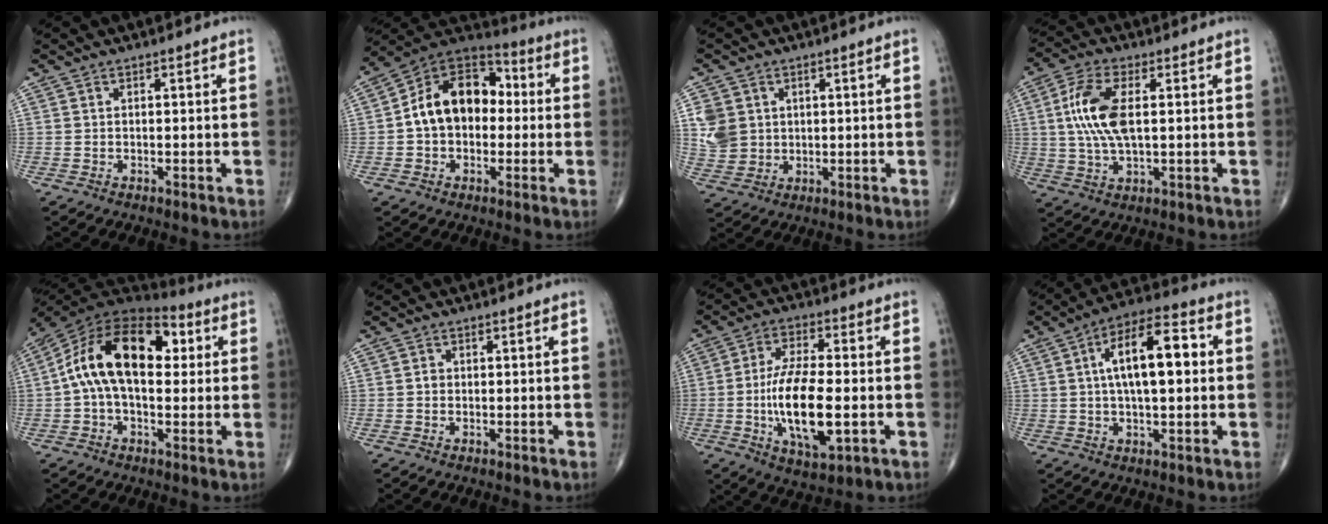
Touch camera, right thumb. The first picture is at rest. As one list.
[{"total": 15.8, "force": [0.4, 11.0, 11.3], "torque": [-0.148, 0.044, -0.007]}, {"total": 6.6, "force": [1.6, 5.7, 2.7], "torque": [-0.035, -0.006, 0.043]}, {"total": 10.9, "force": [1.5, 4.8, 9.6], "torque": [-0.212, 0.004, 0.030]}, {"total": 18.8, "force": [2.8, 10.9, 15.0], "torque": [-0.241, 0.041, 0.037]}, {"total": 0.9, "force": [0.0, 0.9, 0.4], "torque": [-0.001, 0.003, -0.001]}, {"total": 15.4, "force": [-2.6, 5.9, 13.9], "torque": [-0.248, 0.001, -0.043]}, {"total": 14.0, "force": [2.0, 5.9, 12.6], "torque": [-0.197, 0.023, 0.026]}]